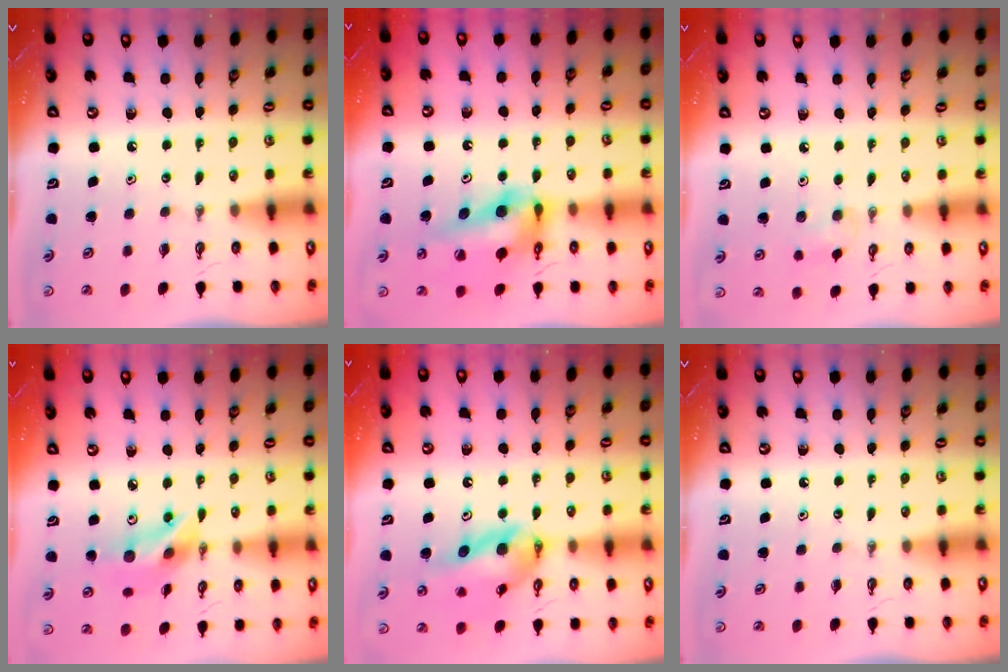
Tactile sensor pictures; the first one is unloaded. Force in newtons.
{"total": 16.7, "press": 16.7, "slide": 1.4}
{"total": 6.5, "press": 6.1, "slide": 2.2}
{"total": 13.4, "press": 13.0, "slide": 3.3}
{"total": 14.0, "press": 13.8, "slide": 2.3}
{"total": 0.0}